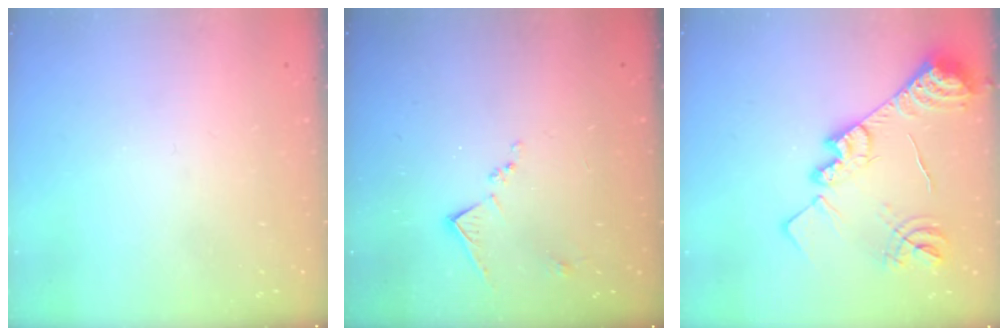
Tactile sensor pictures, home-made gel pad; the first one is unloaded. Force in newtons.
{"total": 8.5, "press": 8.5, "slide": 0.3}
{"total": 20.4, "press": 20.4, "slide": 1.3}